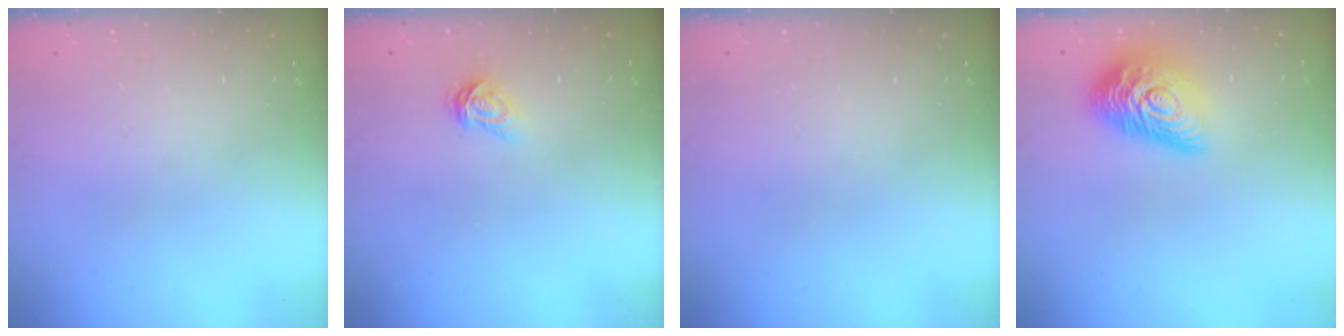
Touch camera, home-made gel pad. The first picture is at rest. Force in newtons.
{"total": 3.5, "press": 3.5, "slide": 0.1}
{"total": 0.0}
{"total": 16.0, "press": 15.9, "slide": 1.0}